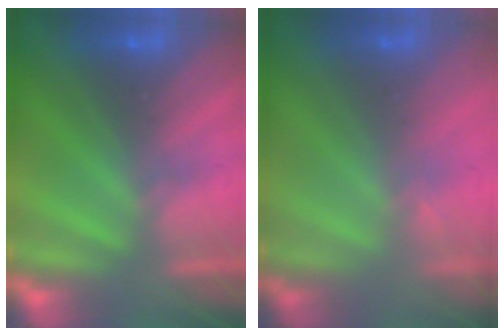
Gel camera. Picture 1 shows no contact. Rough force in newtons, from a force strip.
{"total": 1.5}